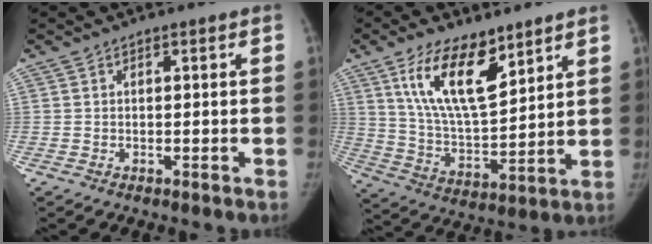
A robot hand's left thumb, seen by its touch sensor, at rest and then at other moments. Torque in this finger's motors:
{"motor_torque": [0.55, 0.31, 1.84, -0.93, 0.54]}